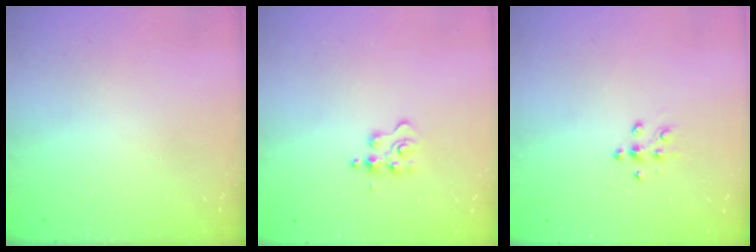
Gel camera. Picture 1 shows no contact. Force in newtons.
{"total": 3.7, "press": 3.7, "slide": 0.5}
{"total": 6.1, "press": 6.0, "slide": 1.3}